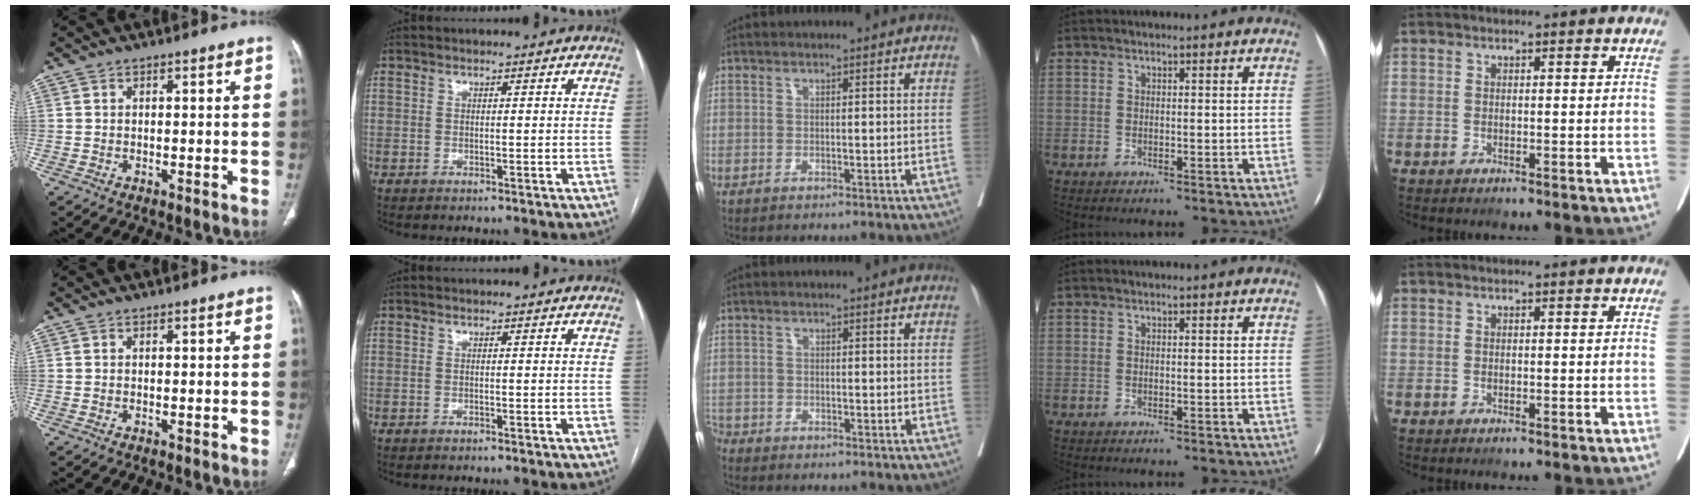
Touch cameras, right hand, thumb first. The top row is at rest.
{"middle": {"total": 2.0, "force": [-1.8, 0.8, 0.0], "torque": [0.000, 0.000, -0.034]}}